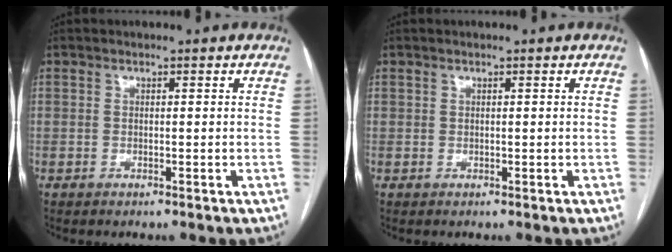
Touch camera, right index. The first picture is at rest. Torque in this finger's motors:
{"motor_torque": [0.00, 0.00, 0.00, 0.00]}